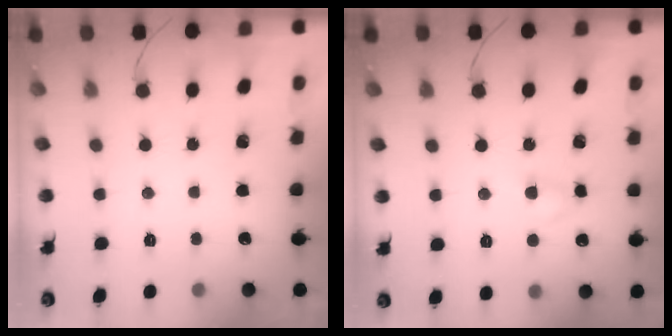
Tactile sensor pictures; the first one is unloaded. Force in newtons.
{"total": 2.6, "press": 2.3, "slide": 1.2}